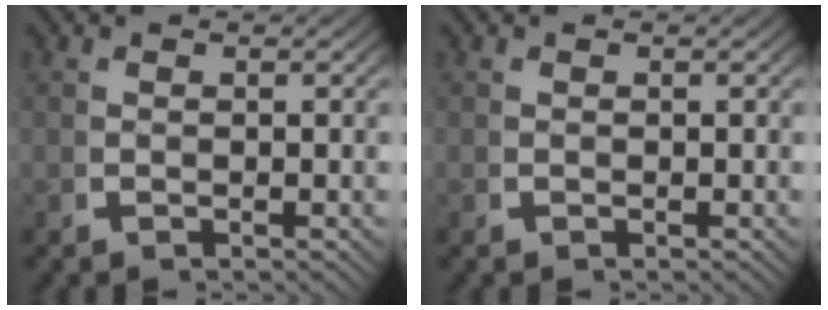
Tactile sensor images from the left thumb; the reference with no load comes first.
{"total": 0.0}